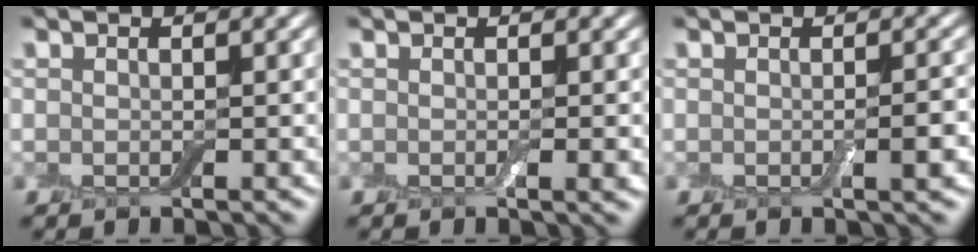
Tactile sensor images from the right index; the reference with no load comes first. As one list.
[{"total": 0.8, "force": [-0.2, 0.0, 0.8], "torque": [-0.014, -0.002, -0.003]}, {"total": 1.5, "force": [-0.3, 0.1, 1.5], "torque": [-0.024, -0.001, -0.005]}]